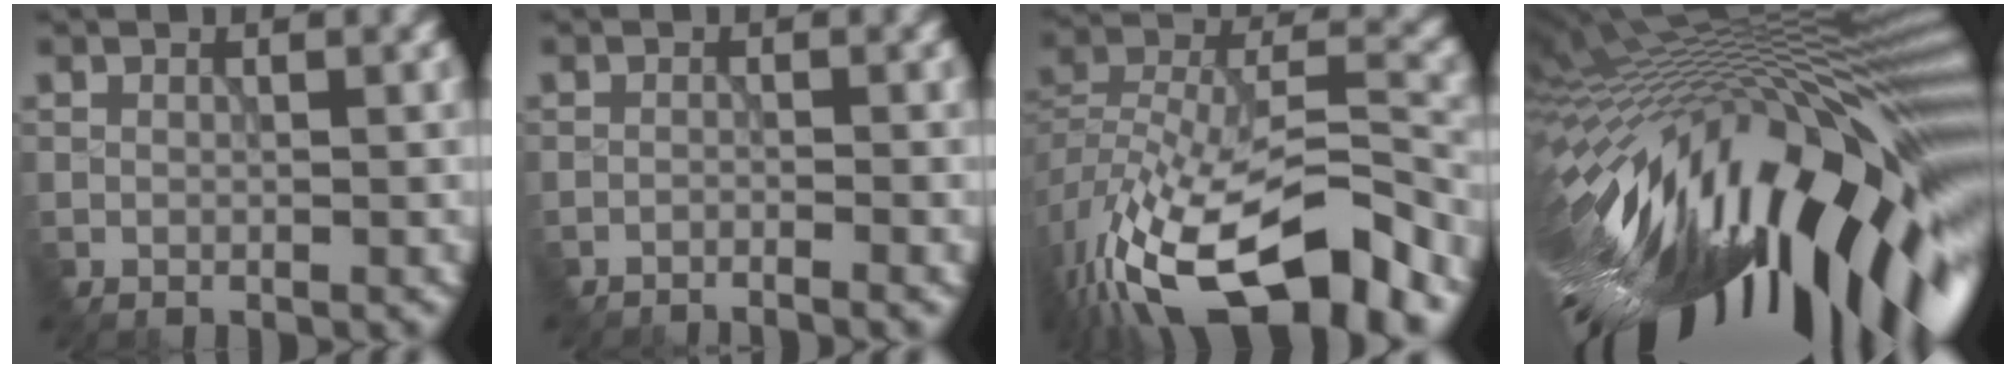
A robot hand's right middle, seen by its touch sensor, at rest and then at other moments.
{"total": 2.1, "force": [-2.0, -0.1, 0.6], "torque": [-0.012, 0.011, -0.043]}
{"total": 15.5, "force": [-9.5, 6.7, 10.3], "torque": [-0.222, 0.002, -0.161]}
{"total": 18.7, "force": [-6.4, 5.9, 16.5], "torque": [-0.271, 0.005, -0.126]}